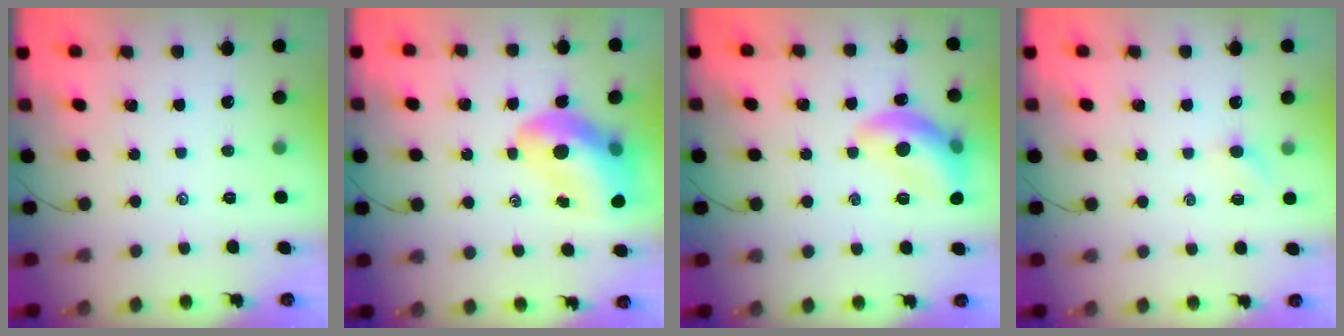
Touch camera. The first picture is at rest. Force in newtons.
{"total": 14.9, "press": 14.3, "slide": 4.4}
{"total": 13.2, "press": 13.2, "slide": 1.3}
{"total": 2.8, "press": 2.7, "slide": 0.9}